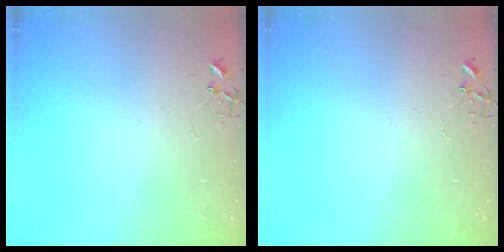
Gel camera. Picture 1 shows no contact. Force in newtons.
{"total": 0.0}